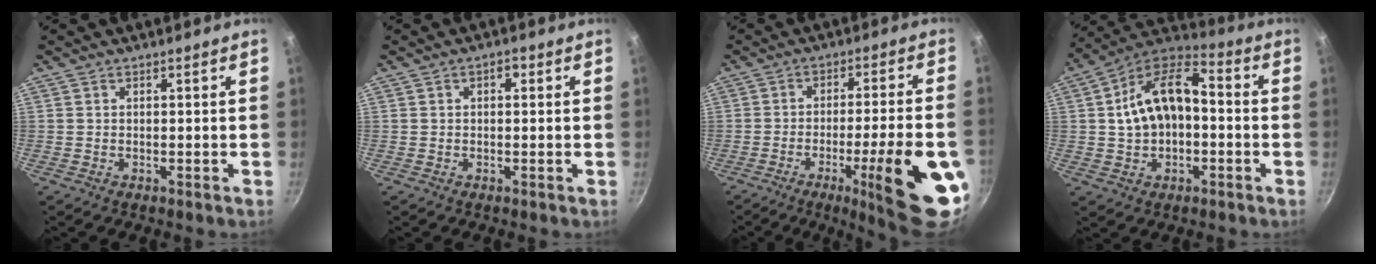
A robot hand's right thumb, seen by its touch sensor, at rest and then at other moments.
{"total": 1.8, "force": [0.5, 1.1, 1.3], "torque": [-0.015, 0.007, 0.005]}
{"total": 18.8, "force": [-6.5, 2.9, 17.4], "torque": [-0.224, 0.018, -0.089]}
{"total": 15.5, "force": [0.2, 9.7, 12.1], "torque": [-0.200, 0.045, -0.007]}